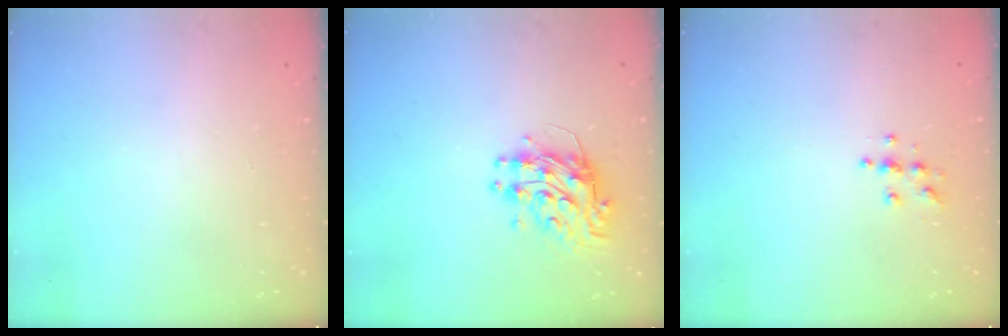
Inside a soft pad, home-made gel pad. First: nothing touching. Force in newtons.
{"total": 9.8, "press": 9.8, "slide": 1.1}
{"total": 4.9, "press": 4.9, "slide": 0.2}